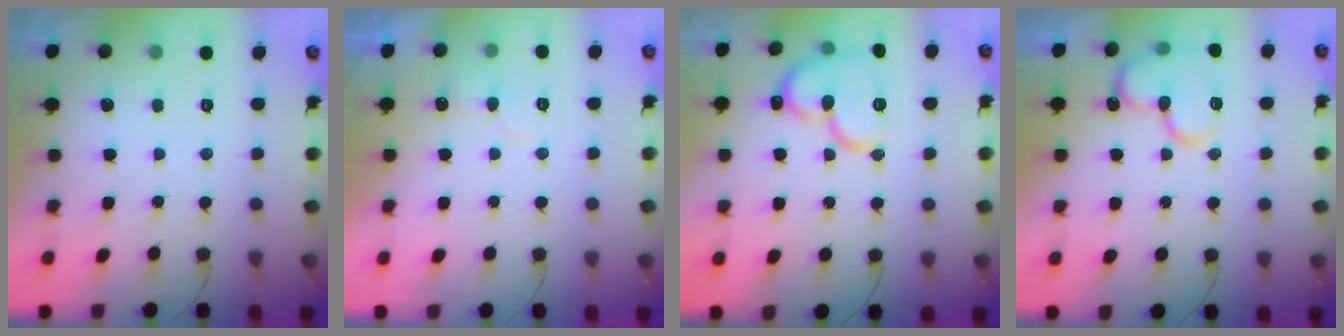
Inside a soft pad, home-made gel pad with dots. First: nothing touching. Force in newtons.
{"total": 7.2, "press": 7.2, "slide": 0.3}
{"total": 15.2, "press": 15.2, "slide": 1.5}
{"total": 14.8, "press": 14.7, "slide": 2.3}